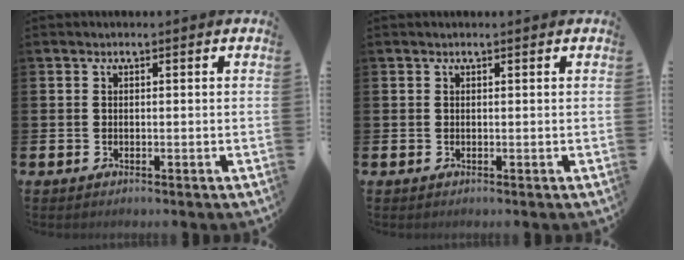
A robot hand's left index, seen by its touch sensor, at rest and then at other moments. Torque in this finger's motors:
{"motor_torque": [0.45, -0.80, -0.05, 0.02]}